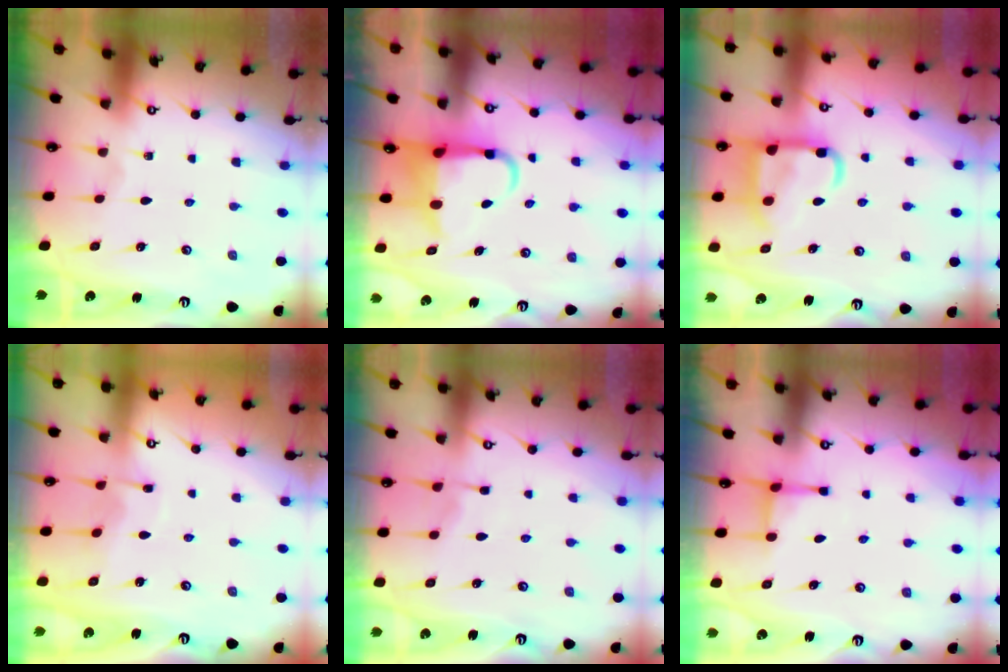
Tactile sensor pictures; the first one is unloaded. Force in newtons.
{"total": 6.6, "press": 6.6, "slide": 1.1}
{"total": 13.3, "press": 13.2, "slide": 1.7}
{"total": 3.7, "press": 3.7, "slide": 0.4}
{"total": 3.3, "press": 3.2, "slide": 0.6}
{"total": 2.6, "press": 2.6, "slide": 0.7}